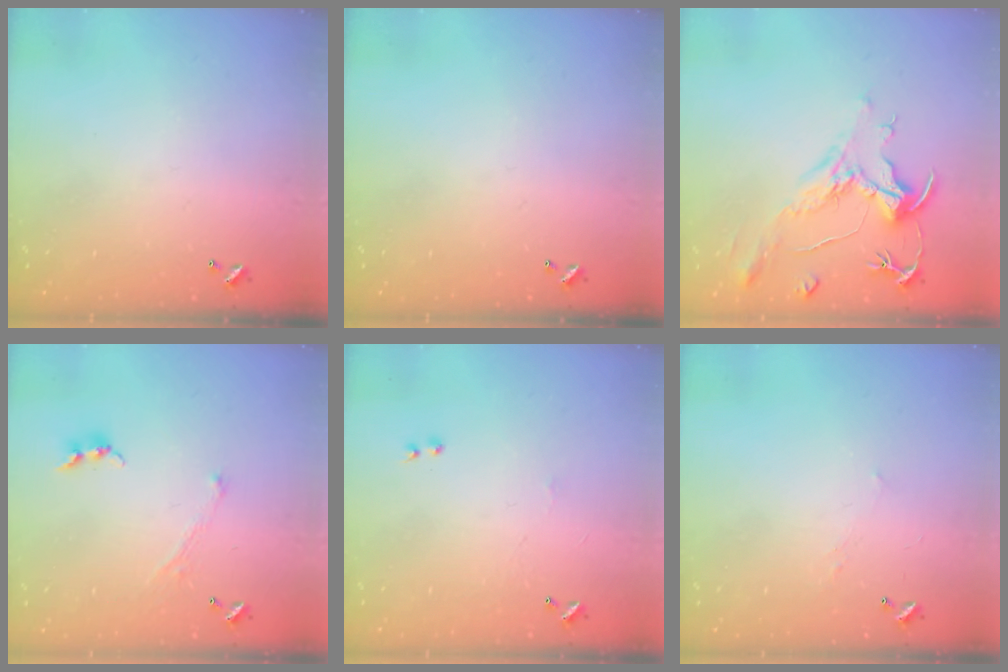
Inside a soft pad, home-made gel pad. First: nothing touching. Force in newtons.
{"total": 0.0}
{"total": 2.2, "press": 1.7, "slide": 1.3}
{"total": 1.3, "press": 1.2, "slide": 0.5}
{"total": 0.9, "press": 0.8, "slide": 0.5}
{"total": 2.9, "press": 2.8, "slide": 0.4}